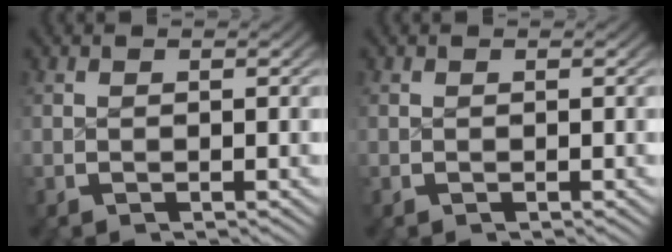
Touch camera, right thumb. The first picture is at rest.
{"total": 0.0}